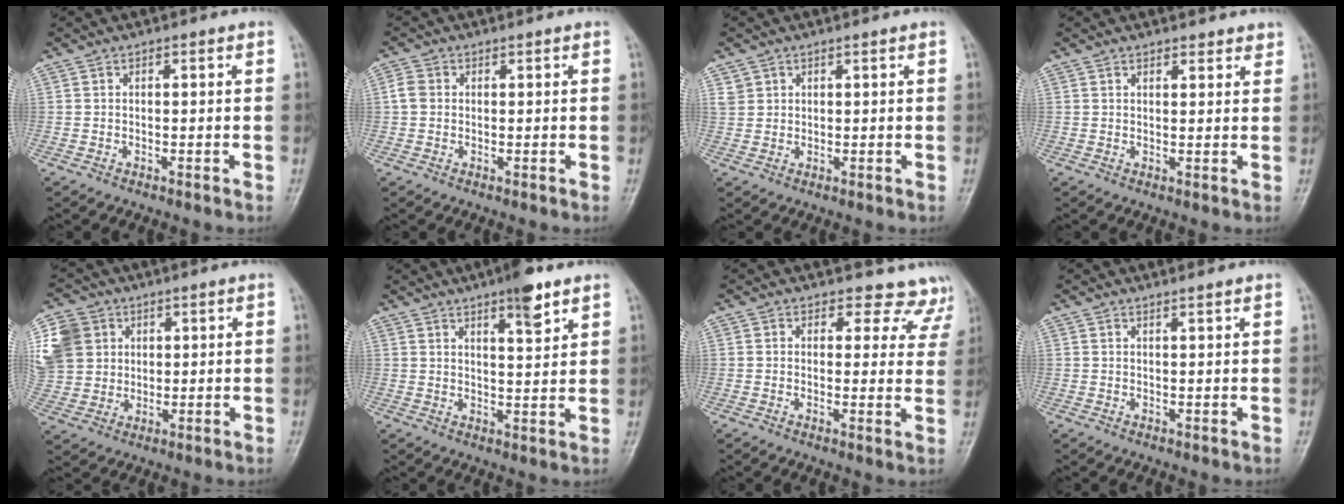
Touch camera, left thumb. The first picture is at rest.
{"total": 2.3, "force": [0.3, 1.9, 1.3], "torque": [-0.024, 0.006, 0.002]}
{"total": 2.0, "force": [1.2, 1.5, 0.3], "torque": [0.007, -0.001, 0.020]}
{"total": 2.7, "force": [2.4, 1.0, 0.7], "torque": [0.011, -0.010, 0.027]}
{"total": 13.1, "force": [4.2, 11.0, 5.6], "torque": [-0.121, 0.010, 0.086]}
{"total": 6.9, "force": [4.6, 1.6, 4.9], "torque": [-0.064, -0.027, 0.067]}
{"total": 9.5, "force": [8.3, 4.6, 0.3], "torque": [0.057, -0.041, 0.060]}
{"total": 1.0, "force": [0.9, -0.3, 0.3], "torque": [-0.008, -0.010, 0.017]}